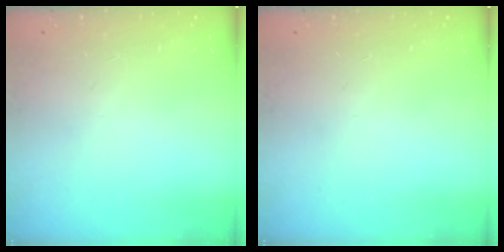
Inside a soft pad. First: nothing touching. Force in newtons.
{"total": 0.0}